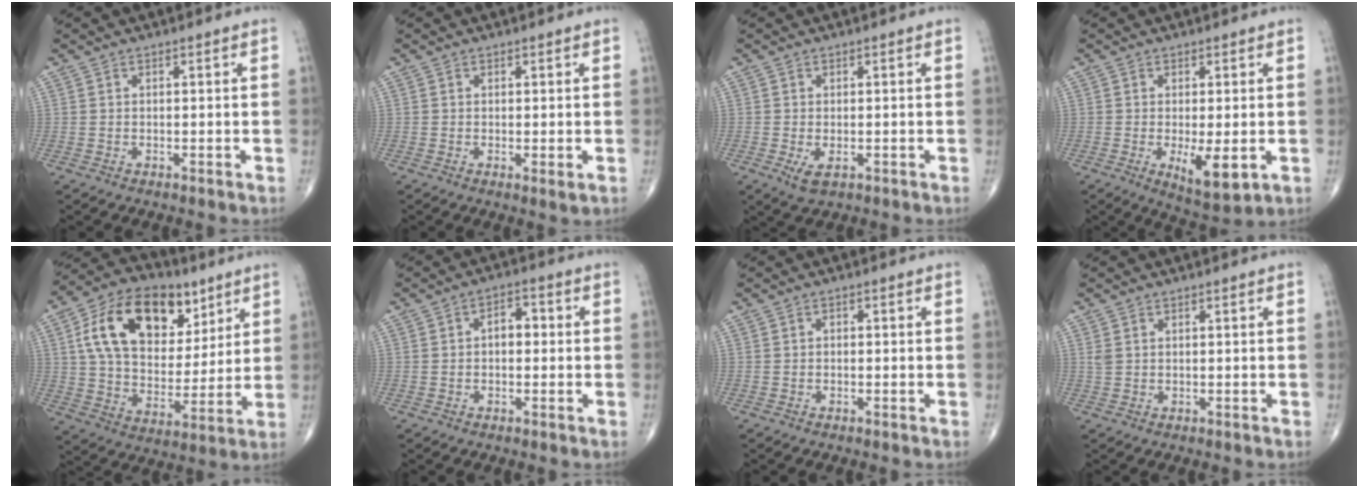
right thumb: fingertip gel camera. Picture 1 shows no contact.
{"total": 1.3, "force": [-0.2, 0.2, 1.3], "torque": [-0.025, -0.007, -0.003]}
{"total": 2.9, "force": [-1.0, 1.5, 2.3], "torque": [-0.042, -0.006, -0.012]}
{"total": 7.2, "force": [-1.5, 2.4, 6.6], "torque": [-0.102, -0.022, -0.017]}
{"total": 22.0, "force": [9.0, 13.8, 14.5], "torque": [-0.218, -0.015, 0.150]}
{"total": 4.1, "force": [0.2, 2.6, 3.2], "torque": [-0.038, 0.019, -0.004]}
{"total": 0.7, "force": [-0.1, 0.5, 0.4], "torque": [-0.004, 0.003, -0.005]}
{"total": 1.3, "force": [0.5, 0.9, 0.8], "torque": [-0.018, 0.004, 0.015]}